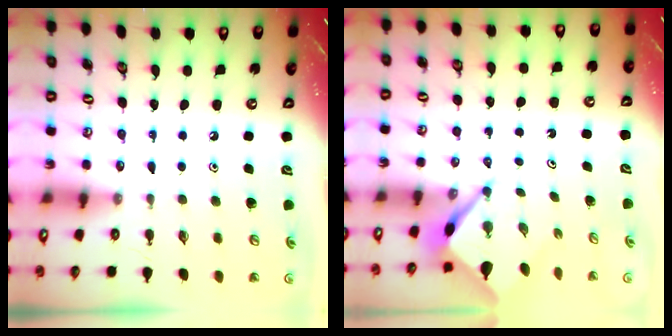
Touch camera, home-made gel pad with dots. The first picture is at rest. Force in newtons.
{"total": 3.8, "press": 3.8, "slide": 0.3}